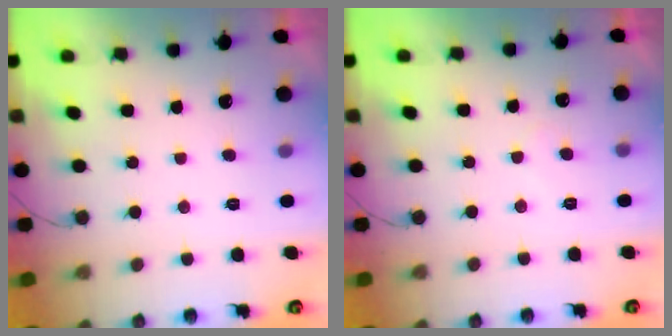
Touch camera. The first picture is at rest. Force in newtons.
{"total": 4.8, "press": 4.8, "slide": 0.2}